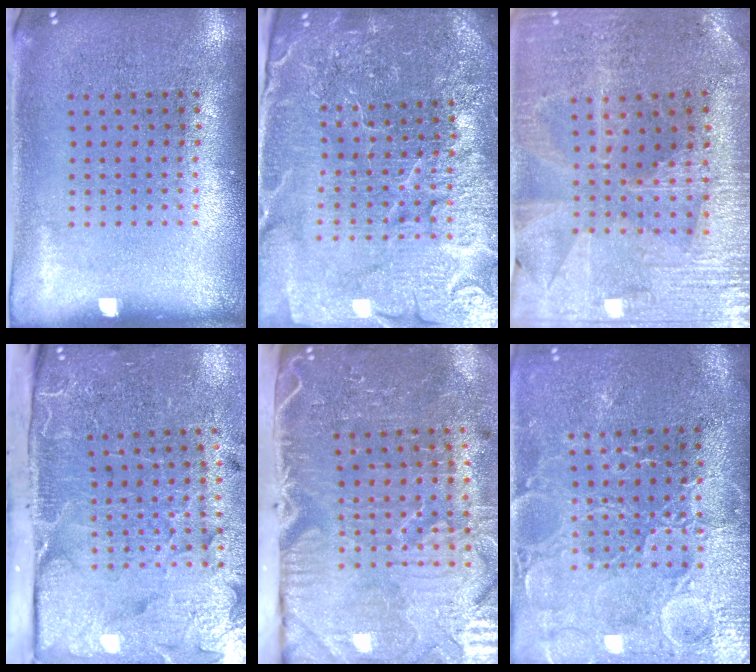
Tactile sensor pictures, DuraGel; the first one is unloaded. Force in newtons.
{"total": 5.6, "press": 5.1, "slide": 2.3}
{"total": 2.0, "press": 2.0, "slide": 0.3}
{"total": 5.2, "press": 4.0, "slide": 3.3}
{"total": 5.4, "press": 4.4, "slide": 3.2}
{"total": 3.7, "press": 3.6, "slide": 0.7}